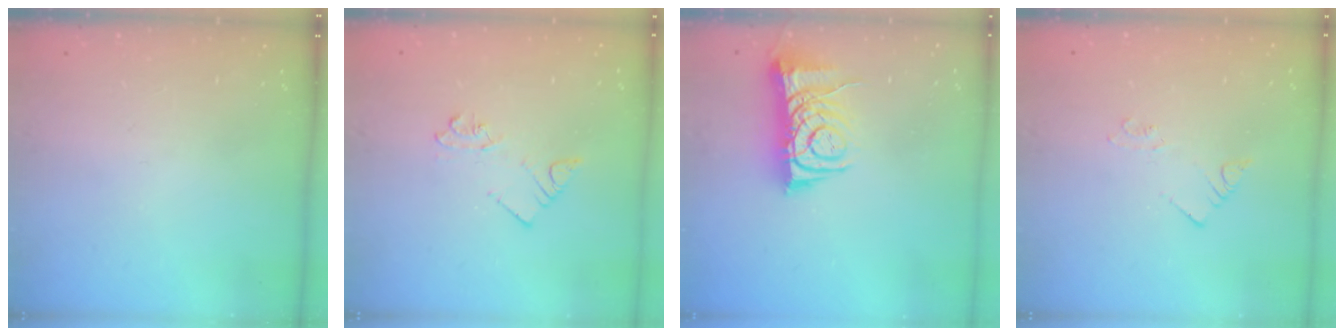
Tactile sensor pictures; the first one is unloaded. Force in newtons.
{"total": 3.4, "press": 3.3, "slide": 0.3}
{"total": 8.9, "press": 8.9, "slide": 1.1}
{"total": 1.9, "press": 1.9, "slide": 0.1}